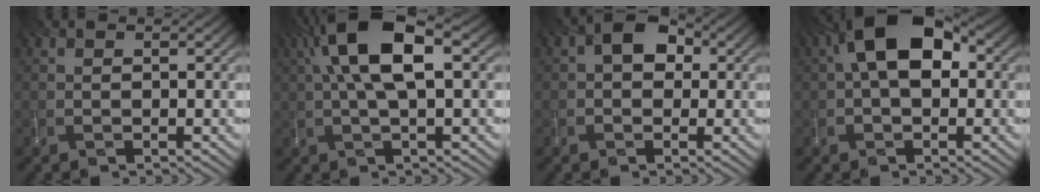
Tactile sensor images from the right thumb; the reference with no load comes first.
{"total": 10.5, "force": [3.0, 3.4, 9.5], "torque": [-0.192, 0.026, 0.051]}
{"total": 5.2, "force": [0.9, 3.8, 3.4], "torque": [-0.051, 0.017, -0.002]}
{"total": 10.3, "force": [2.1, 5.7, 8.3], "torque": [-0.154, 0.025, 0.023]}